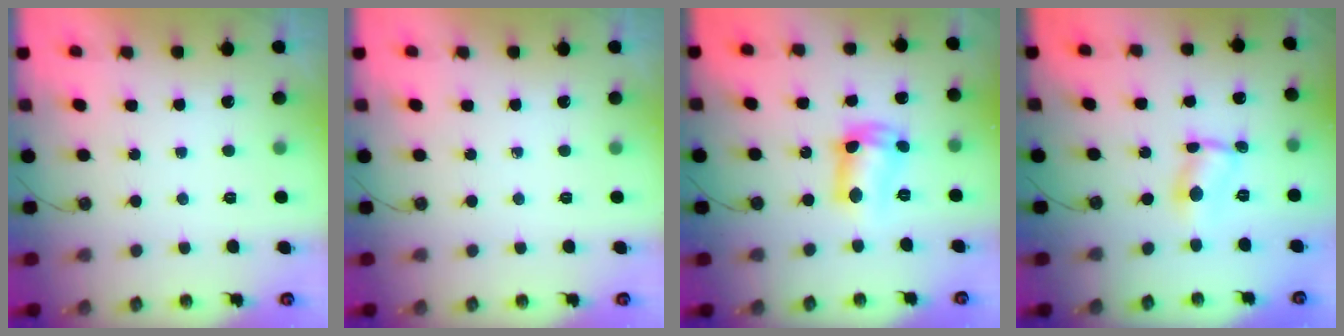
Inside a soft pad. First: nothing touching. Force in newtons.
{"total": 0.0}
{"total": 11.7, "press": 11.7, "slide": 0.9}
{"total": 2.4, "press": 2.4, "slide": 0.1}